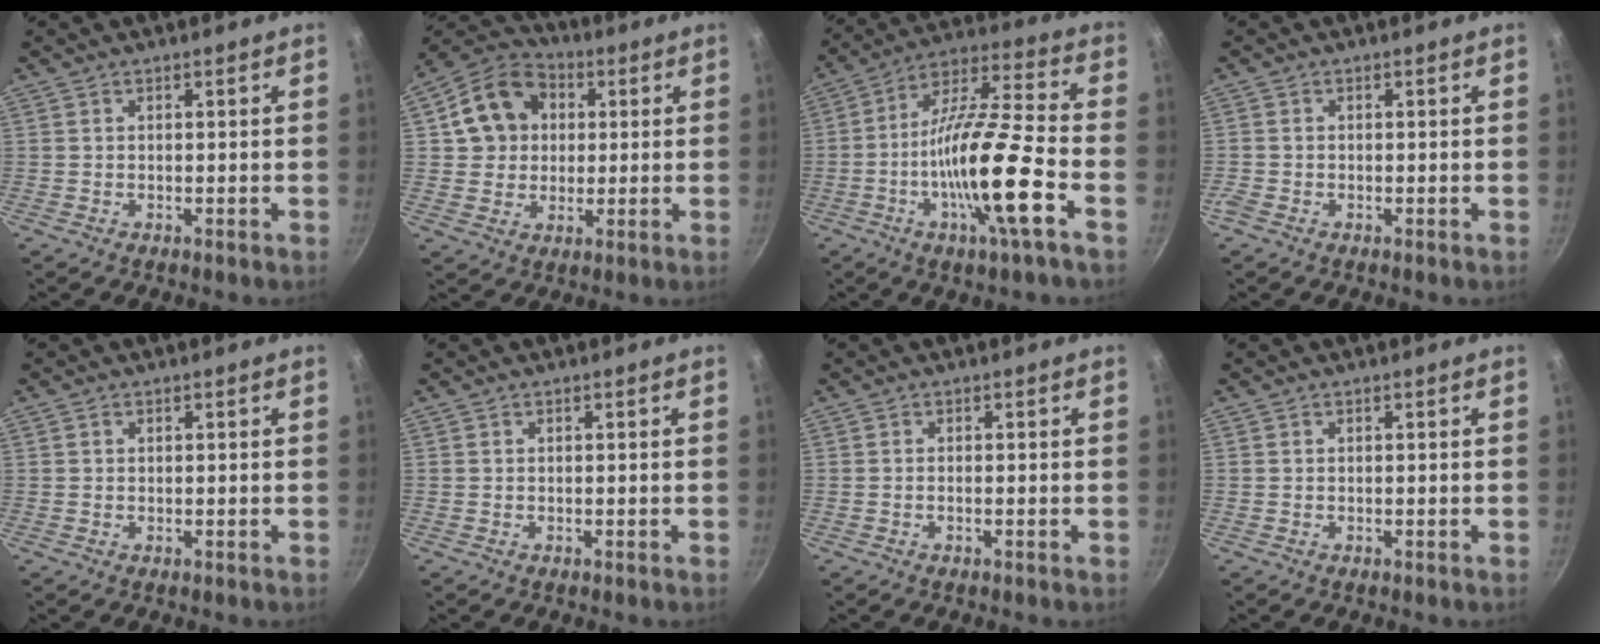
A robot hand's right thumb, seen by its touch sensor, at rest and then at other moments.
{"total": 12.8, "force": [2.8, 10.8, 6.3], "torque": [-0.086, 0.017, 0.036]}
{"total": 18.9, "force": [-6.2, 2.7, 17.6], "torque": [-0.305, 0.037, -0.125]}
{"total": 1.3, "force": [-0.7, 0.9, 0.5], "torque": [-0.013, 0.000, -0.019]}
{"total": 0.6, "force": [0.2, 0.5, 0.2], "torque": [-0.002, 0.002, 0.002]}
{"total": 0.0}
{"total": 0.6, "force": [-0.3, 0.0, 0.5], "torque": [-0.013, 0.004, -0.008]}
{"total": 0.0}